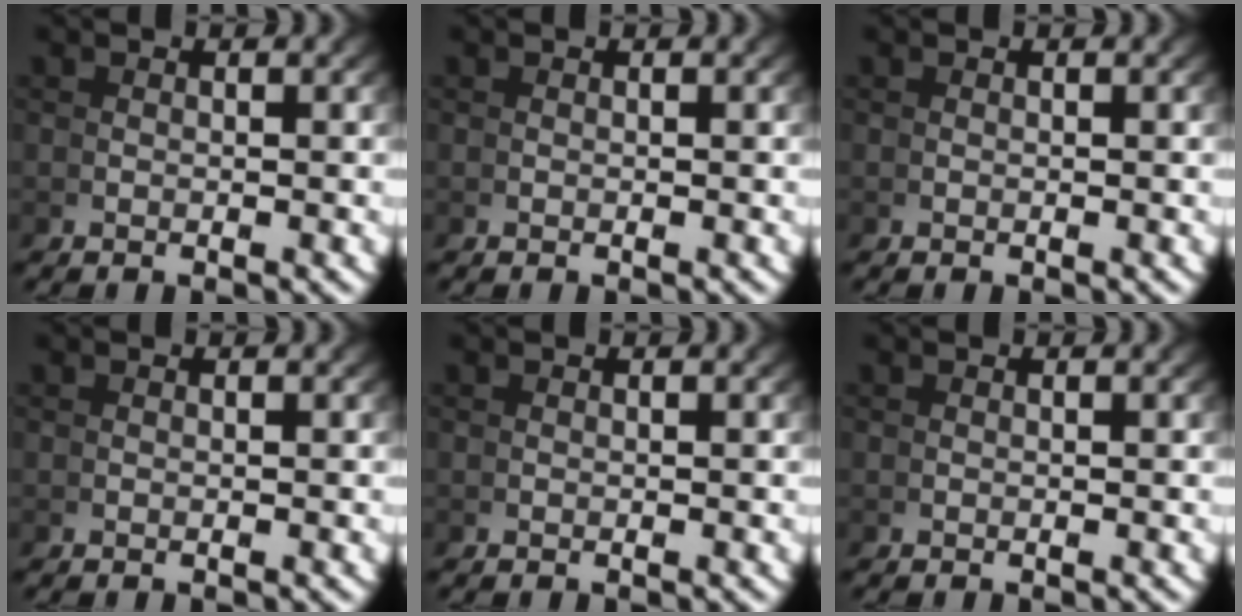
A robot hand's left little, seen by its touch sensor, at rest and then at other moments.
{"total": 0.0}
{"total": 0.0}
{"total": 0.0}
{"total": 0.0}
{"total": 0.0}